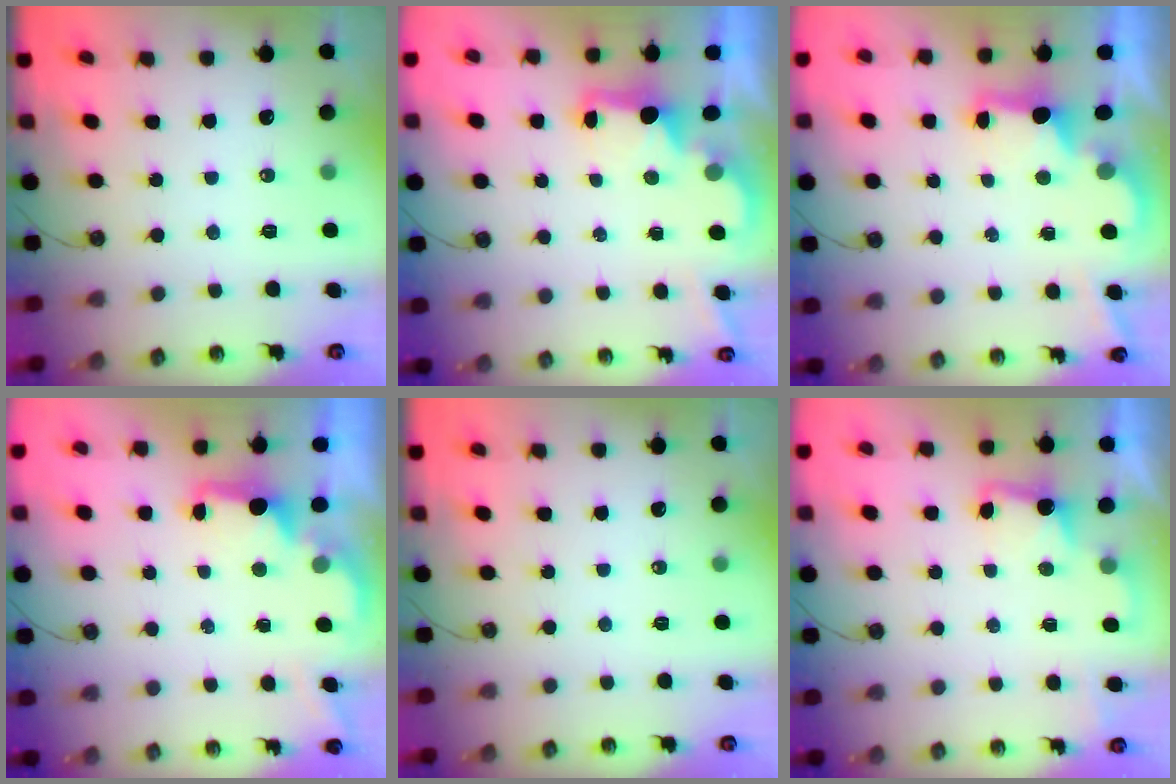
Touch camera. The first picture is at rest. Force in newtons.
{"total": 2.2, "press": 2.1, "slide": 0.8}
{"total": 2.5, "press": 2.4, "slide": 0.7}
{"total": 2.1, "press": 1.9, "slide": 0.8}
{"total": 0.0}
{"total": 2.4, "press": 2.2, "slide": 1.0}